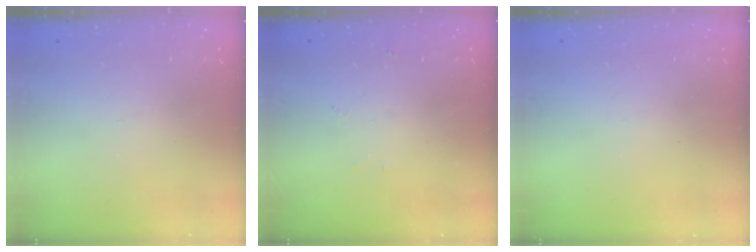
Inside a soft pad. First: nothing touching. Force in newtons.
{"total": 2.9, "press": 2.8, "slide": 0.8}
{"total": 0.0}